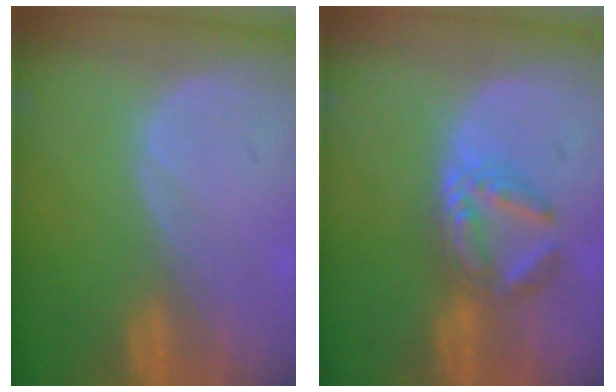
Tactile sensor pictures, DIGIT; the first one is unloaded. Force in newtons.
{"total": 5.8, "press": 5.0, "slide": 2.8}